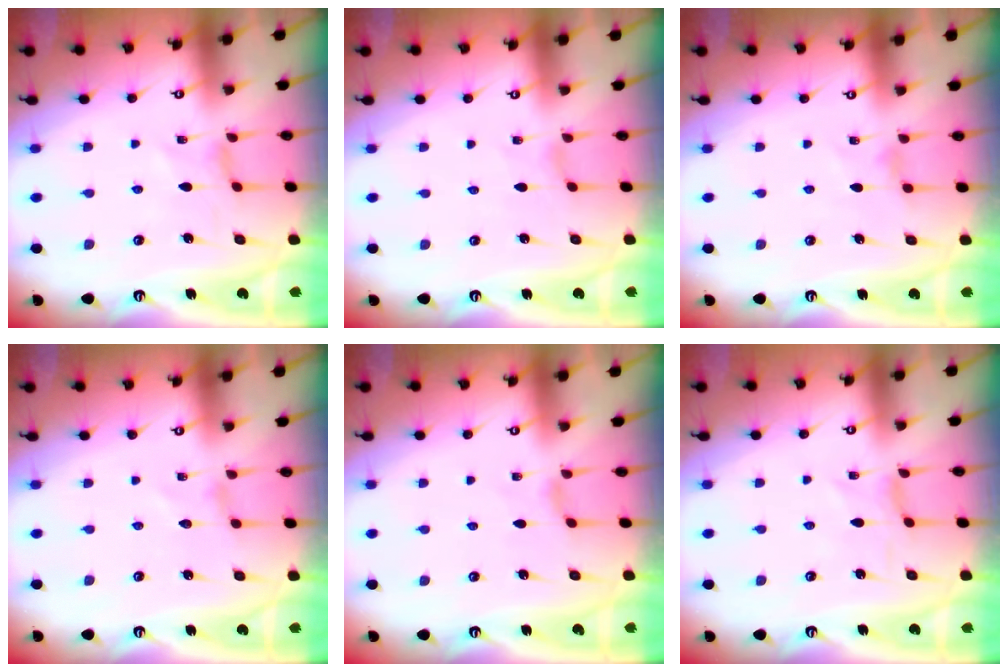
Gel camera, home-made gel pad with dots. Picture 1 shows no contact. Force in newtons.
{"total": 0.6, "press": 0.6, "slide": 0.2}
{"total": 1.3, "press": 1.3, "slide": 0.4}
{"total": 0.0}
{"total": 0.6, "press": 0.6, "slide": 0.2}
{"total": 0.0}